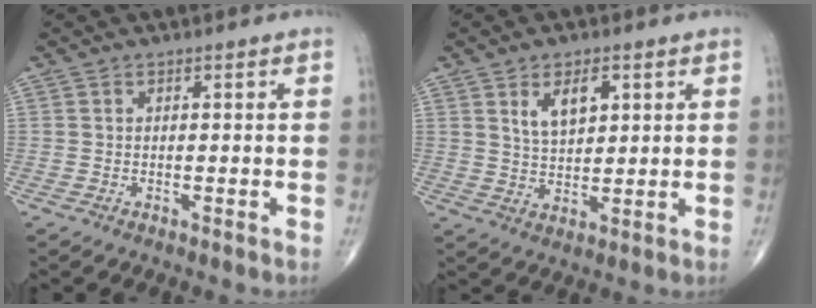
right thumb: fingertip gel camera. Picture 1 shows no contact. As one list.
[{"total": 6.4, "force": [2.7, 3.4, 4.8], "torque": [-0.070, -0.017, 0.053]}]